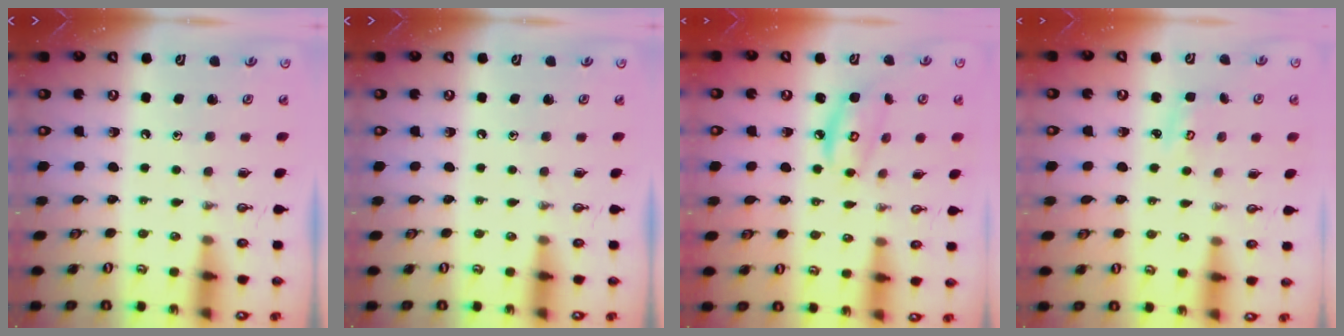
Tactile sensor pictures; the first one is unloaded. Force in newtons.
{"total": 0.0}
{"total": 7.0, "press": 7.0, "slide": 0.5}
{"total": 2.6, "press": 2.6, "slide": 0.3}